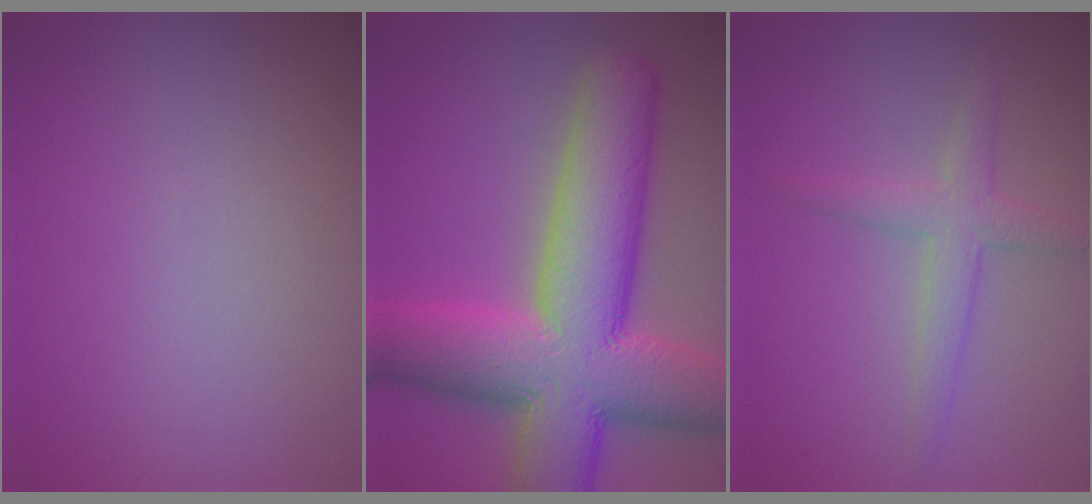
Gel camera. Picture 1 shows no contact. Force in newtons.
{"total": 13.8, "press": 13.7, "slide": 0.5}
{"total": 2.5, "press": 2.5, "slide": 0.0}